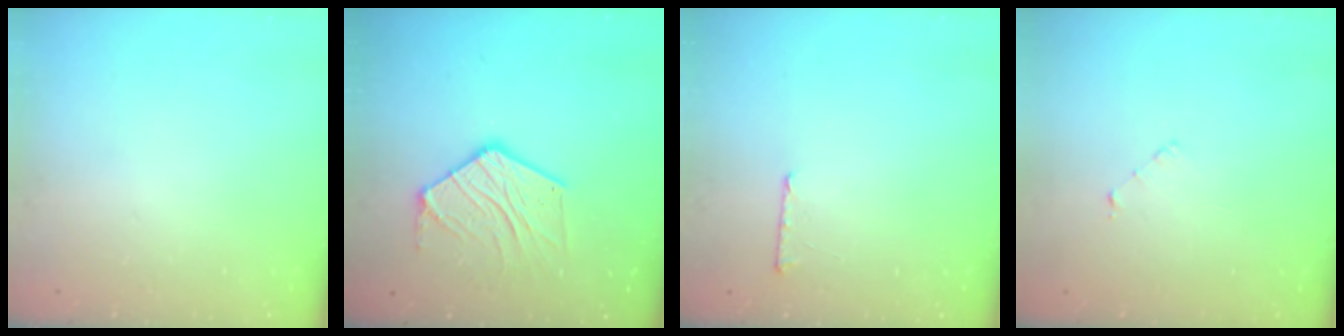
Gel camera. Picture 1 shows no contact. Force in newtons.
{"total": 12.6, "press": 12.5, "slide": 0.9}
{"total": 4.6, "press": 4.6, "slide": 0.5}
{"total": 2.9, "press": 2.9, "slide": 0.2}